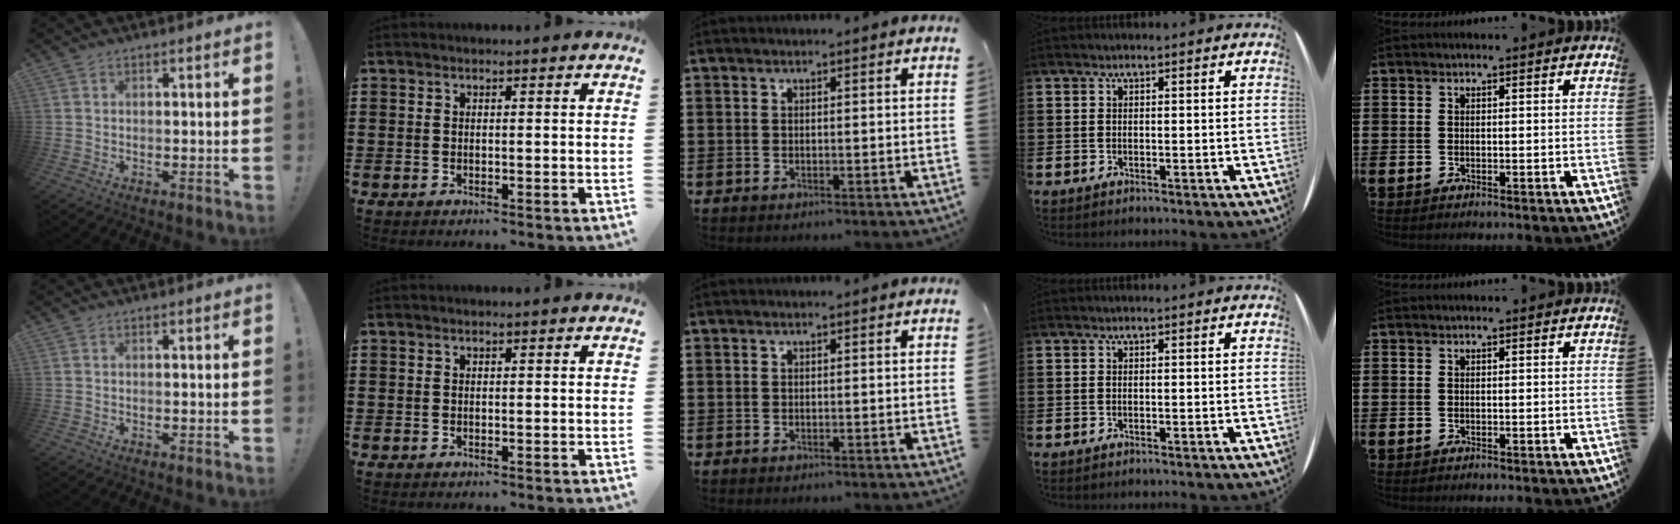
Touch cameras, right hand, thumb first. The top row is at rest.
{}